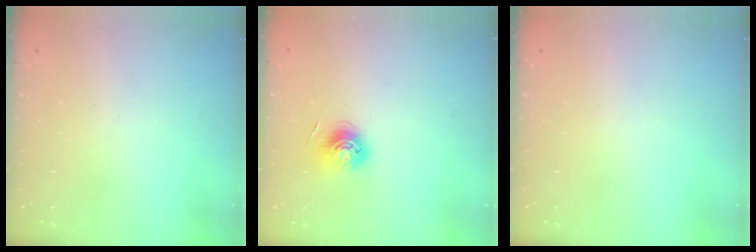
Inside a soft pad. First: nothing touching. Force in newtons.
{"total": 6.1, "press": 6.1, "slide": 0.5}
{"total": 0.0}